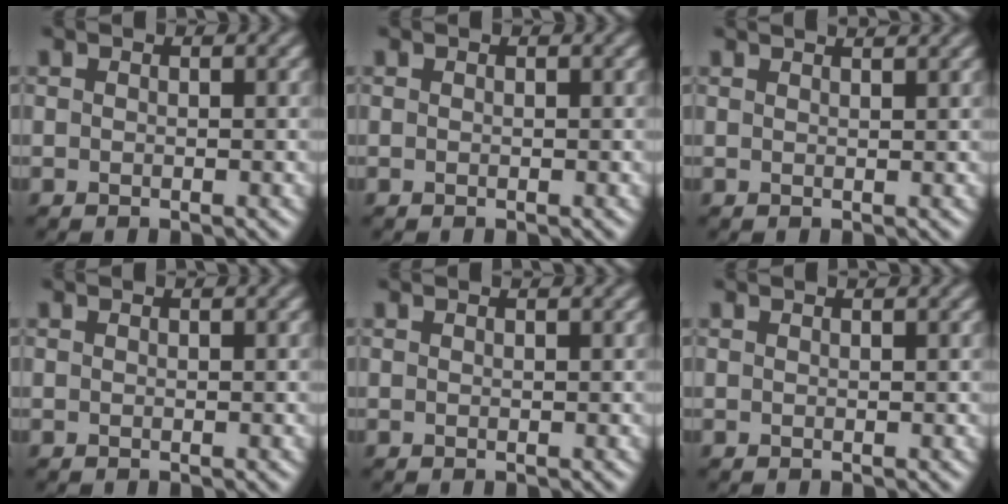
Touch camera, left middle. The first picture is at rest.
{"total": 0.0}
{"total": 2.7, "force": [2.3, 0.7, 1.2], "torque": [-0.016, 0.024, 0.018]}
{"total": 0.6, "force": [0.6, -0.2, 0.0], "torque": [-0.001, -0.004, 0.008]}
{"total": 1.1, "force": [1.0, -0.1, 0.2], "torque": [-0.003, -0.002, 0.009]}
{"total": 1.3, "force": [1.3, 0.1, 0.4], "torque": [-0.003, 0.002, 0.008]}